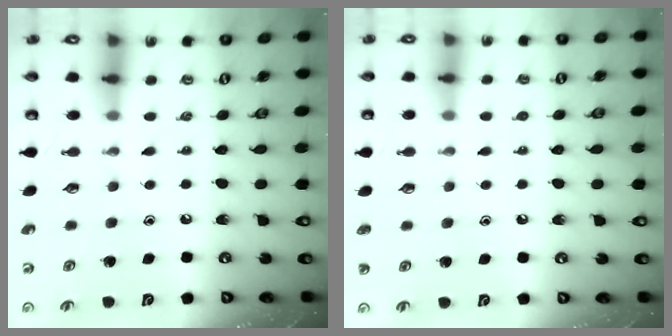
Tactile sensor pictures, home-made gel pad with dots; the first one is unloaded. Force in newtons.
{"total": 0.8, "press": 0.8, "slide": 0.1}